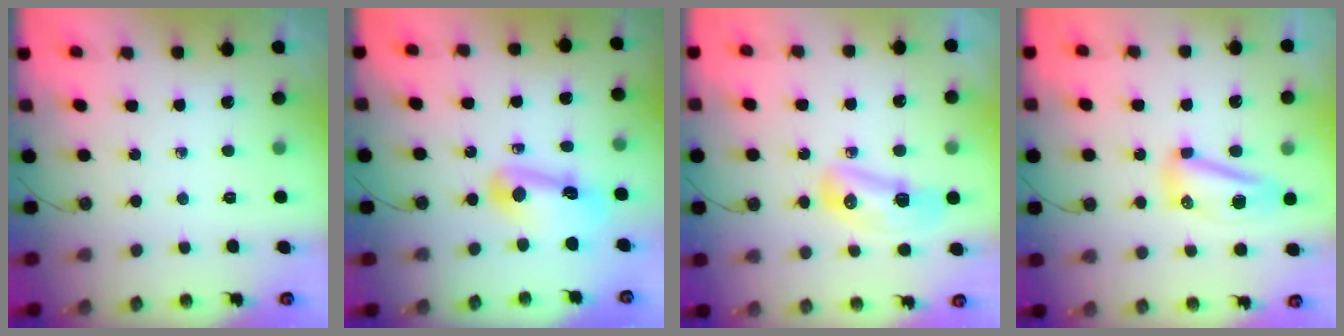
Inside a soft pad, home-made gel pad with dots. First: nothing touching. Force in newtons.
{"total": 11.0, "press": 10.9, "slide": 1.1}
{"total": 9.3, "press": 9.2, "slide": 1.4}
{"total": 9.9, "press": 9.9, "slide": 0.8}